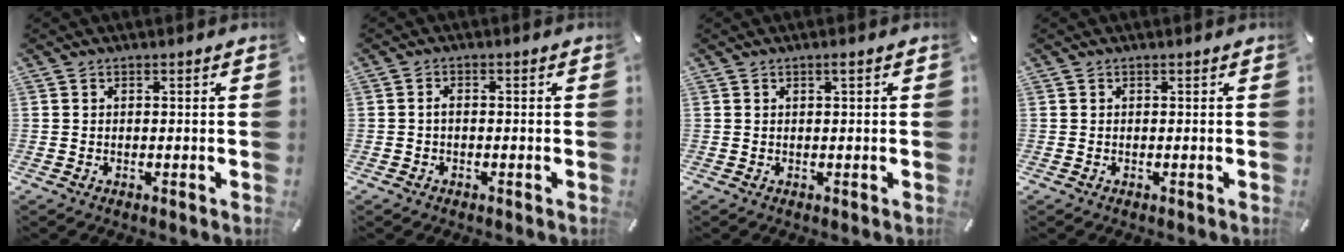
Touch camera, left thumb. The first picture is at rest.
{"total": 1.5, "force": [-0.5, 0.9, 1.1], "torque": [-0.023, 0.005, -0.012]}
{"total": 1.3, "force": [0.4, 0.1, 1.2], "torque": [-0.024, 0.000, 0.005]}
{"total": 0.0}